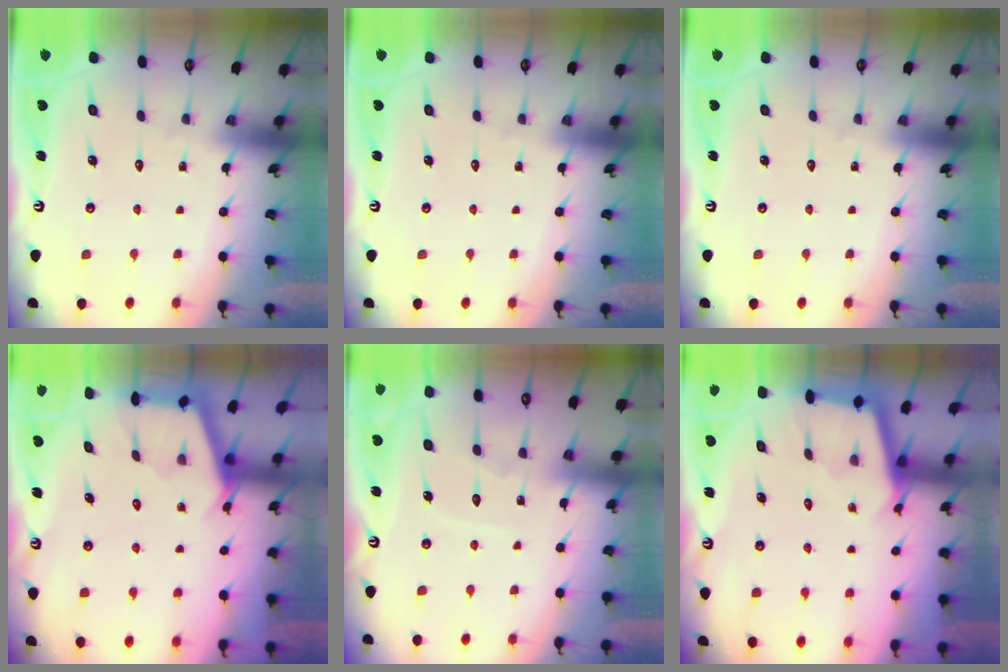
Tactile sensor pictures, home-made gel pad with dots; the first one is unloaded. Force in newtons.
{"total": 0.0}
{"total": 0.0}
{"total": 2.8, "press": 2.8, "slide": 0.3}
{"total": 5.4, "press": 5.3, "slide": 0.5}
{"total": 2.2, "press": 2.2, "slide": 0.1}